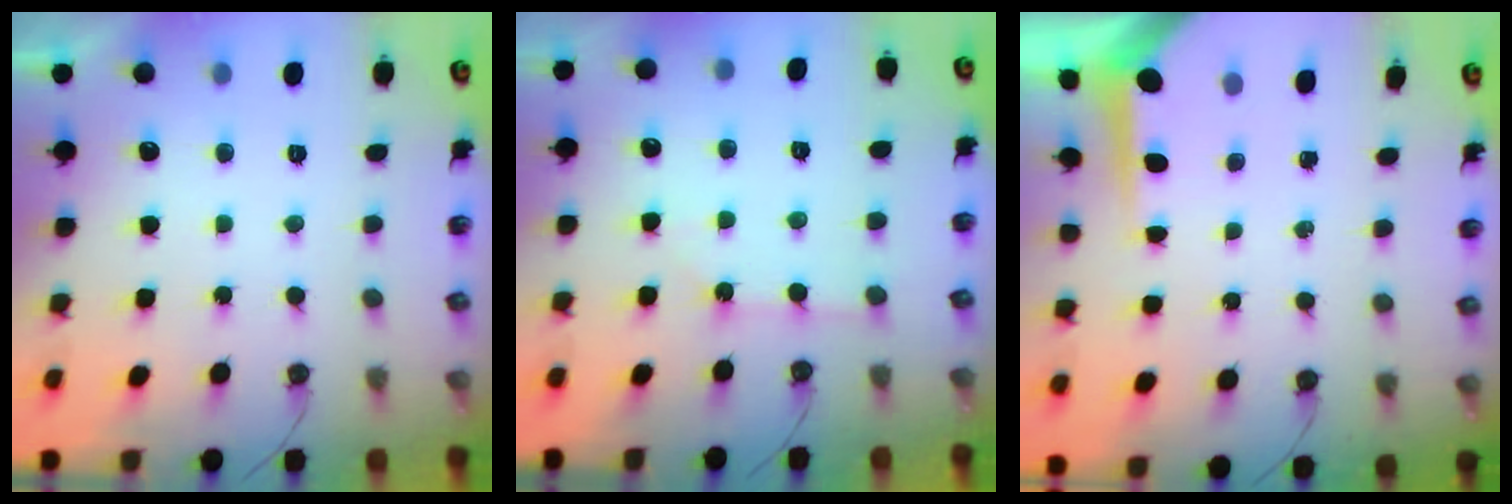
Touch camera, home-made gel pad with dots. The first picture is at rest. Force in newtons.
{"total": 1.2, "press": 1.2, "slide": 0.2}
{"total": 4.9, "press": 4.9, "slide": 0.4}